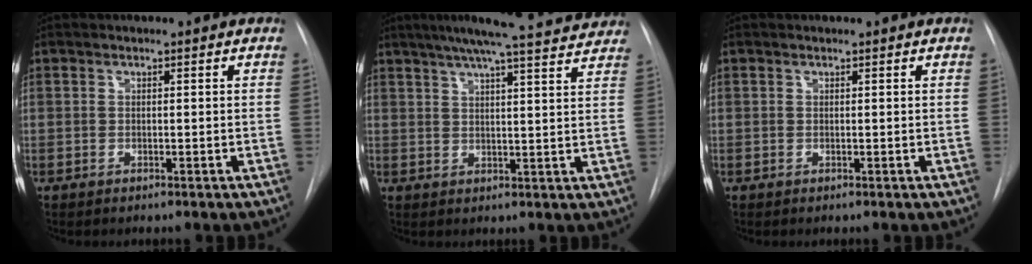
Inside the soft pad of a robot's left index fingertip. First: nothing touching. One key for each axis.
{"total": 17.5, "fx": 16.0, "fy": 1.0, "fz": 6.9, "tx": -0.104, "ty": 0.006, "tz": 0.202}
{"total": 0.0}